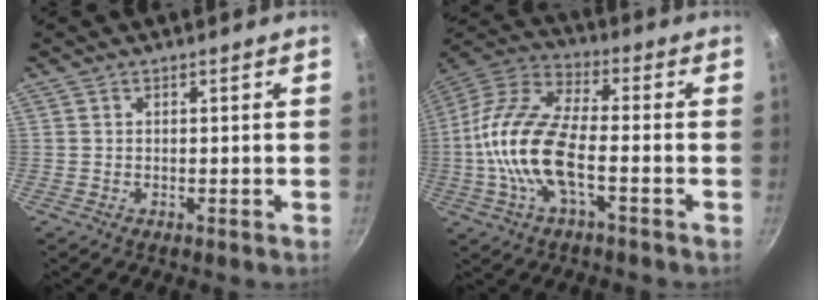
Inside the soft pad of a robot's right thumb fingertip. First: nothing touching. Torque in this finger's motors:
{"motor_torque": [-0.33, 1.20, 2.00, -0.77, 0.25]}